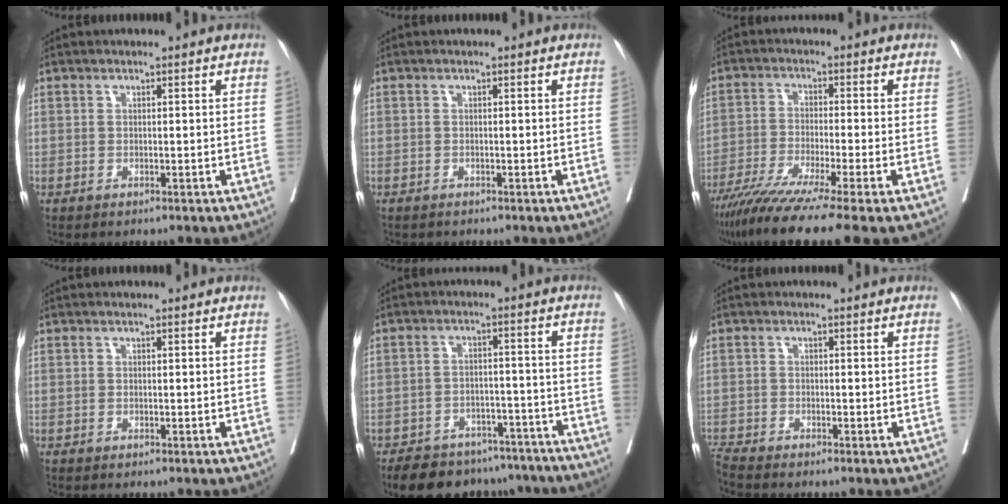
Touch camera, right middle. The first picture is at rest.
{"total": 0.9, "force": [-0.8, 0.3, 0.1], "torque": [-0.009, -0.001, -0.016]}
{"total": 13.0, "force": [-9.8, -1.3, 8.5], "torque": [-0.142, -0.043, -0.158]}
{"total": 0.0}
{"total": 16.4, "force": [-14.0, 6.8, 5.1], "torque": [-0.085, 0.009, -0.183]}
{"total": 2.2, "force": [-2.1, -0.5, 0.2], "torque": [-0.004, -0.011, -0.043]}